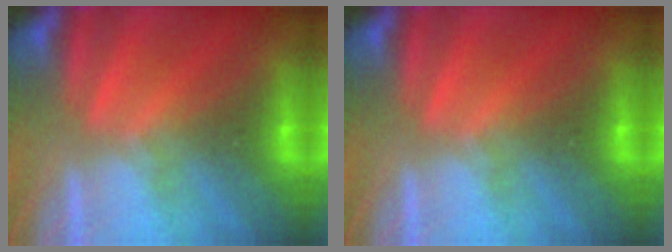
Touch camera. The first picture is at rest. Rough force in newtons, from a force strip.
{"total": 0.0}